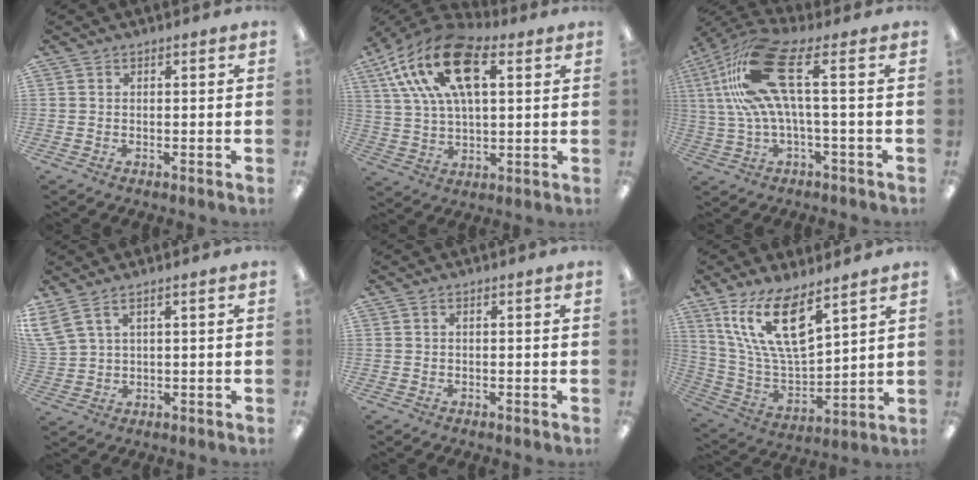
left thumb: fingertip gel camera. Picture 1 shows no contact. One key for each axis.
{"total": 21.3, "fx": 9.2, "fy": 11.0, "fz": 15.9, "tx": -0.315, "ty": -0.015, "tz": 0.157}
{"total": 19.9, "fx": 5.1, "fy": 6.4, "fz": 18.1, "tx": -0.380, "ty": -0.011, "tz": 0.080}
{"total": 5.2, "fx": 3.2, "fy": 2.3, "fz": 3.4, "tx": -0.076, "ty": -0.012, "tz": 0.059}
{"total": 0.0}
{"total": 16.9, "fx": 10.7, "fy": 6.0, "fz": 11.6, "tx": -0.260, "ty": -0.052, "tz": 0.188}